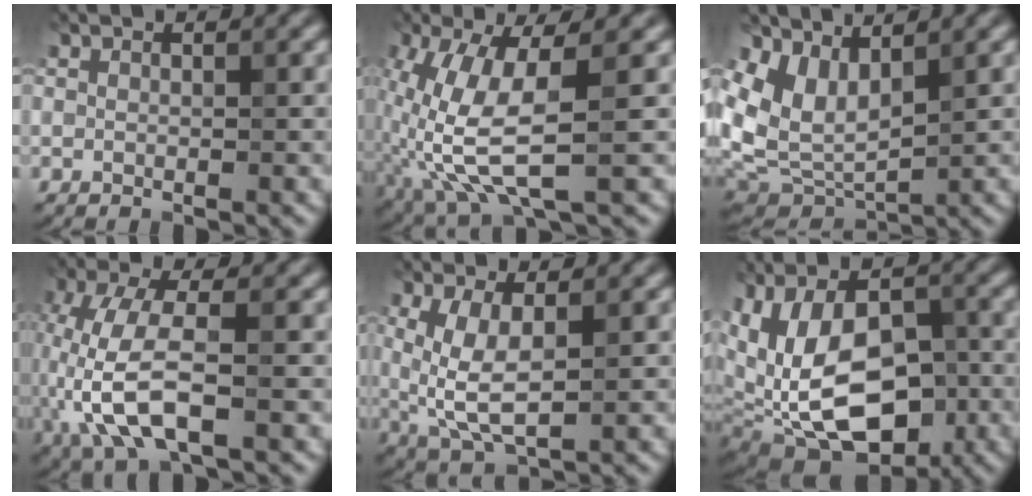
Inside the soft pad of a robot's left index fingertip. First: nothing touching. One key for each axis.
{"total": 8.2, "fx": -1.8, "fy": 2.8, "fz": 7.5, "tx": -0.189, "ty": -0.004, "tz": -0.038}
{"total": 5.1, "fx": 2.2, "fy": 3.2, "fz": 3.3, "tx": -0.071, "ty": -0.021, "tz": 0.045}
{"total": 8.0, "fx": -2.5, "fy": 3.1, "fz": 6.9, "tx": -0.166, "ty": 0.000, "tz": -0.055}
{"total": 5.3, "fx": 0.2, "fy": 2.3, "fz": 4.8, "tx": -0.116, "ty": -0.013, "tz": 0.007}
{"total": 14.2, "fx": -3.3, "fy": 8.3, "fz": 11.0, "tx": -0.180, "ty": -0.002, "tz": -0.043}